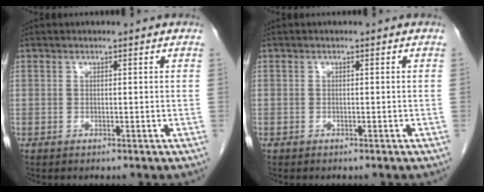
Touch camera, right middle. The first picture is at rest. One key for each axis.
{"total": 0.0}